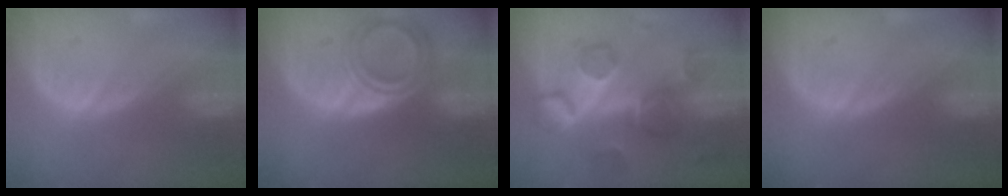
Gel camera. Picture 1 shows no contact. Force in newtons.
{"total": 6.6, "press": 5.9, "slide": 3.0}
{"total": 8.6, "press": 8.2, "slide": 2.6}
{"total": 0.0}